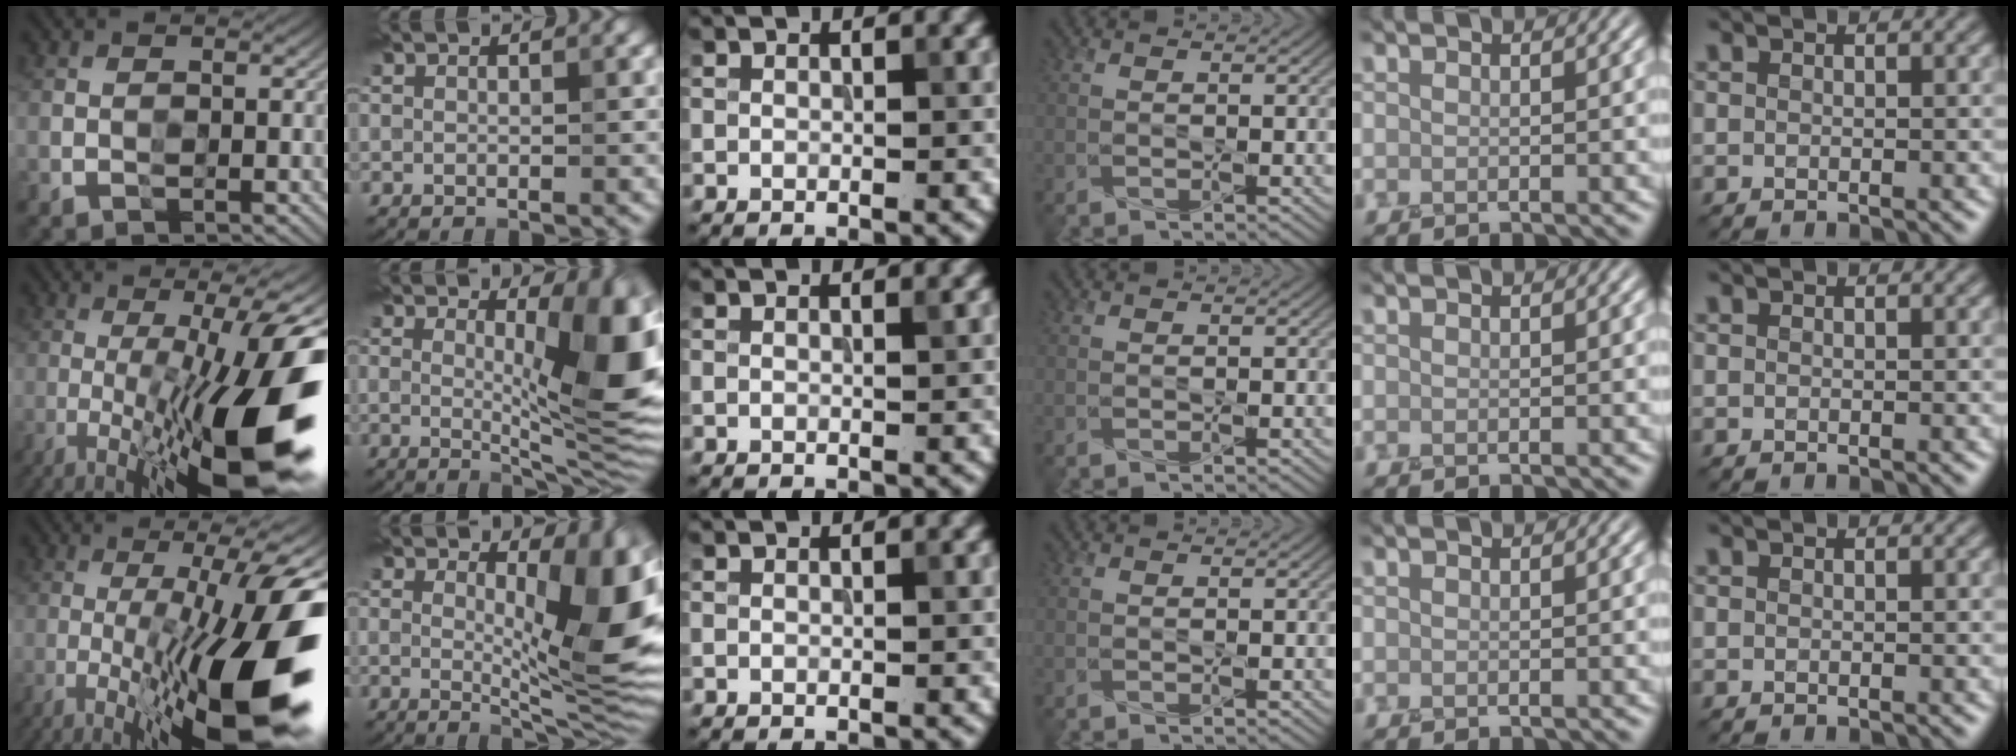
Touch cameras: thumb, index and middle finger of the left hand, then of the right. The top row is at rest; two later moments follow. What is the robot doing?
{"motion": "press", "object": "grip strengthener"}